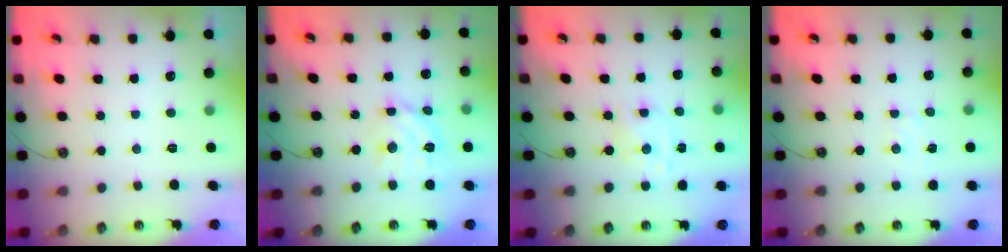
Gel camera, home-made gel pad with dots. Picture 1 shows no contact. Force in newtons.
{"total": 12.4, "press": 12.4, "slide": 0.9}
{"total": 1.8, "press": 1.8, "slide": 0.2}
{"total": 3.5, "press": 3.4, "slide": 0.4}